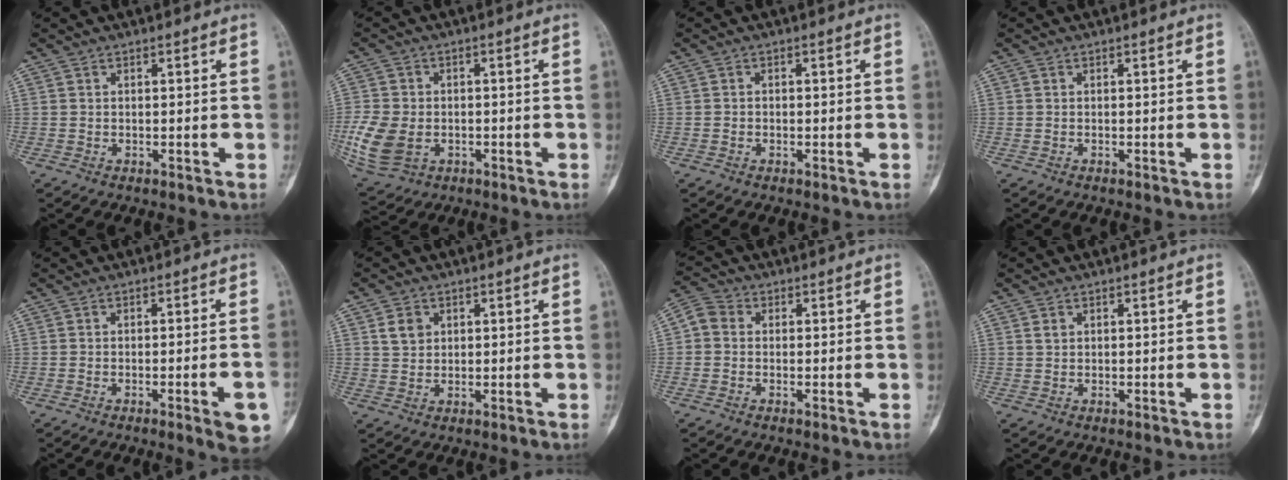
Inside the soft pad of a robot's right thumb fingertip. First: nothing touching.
{"total": 10.6, "force": [-2.4, 7.6, 6.9], "torque": [-0.150, -0.001, -0.037]}
{"total": 0.6, "force": [-0.2, 0.5, 0.3], "torque": [-0.004, 0.002, -0.007]}
{"total": 0.0}
{"total": 7.0, "force": [-3.0, 1.1, 6.3], "torque": [-0.066, 0.006, -0.034]}
{"total": 3.5, "force": [1.4, 2.8, 1.6], "torque": [-0.014, -0.004, 0.029]}
{"total": 4.0, "force": [0.1, 3.5, 1.9], "torque": [-0.029, 0.012, -0.009]}
{"total": 1.1, "force": [0.5, 0.8, 0.5], "torque": [-0.003, 0.001, 0.011]}